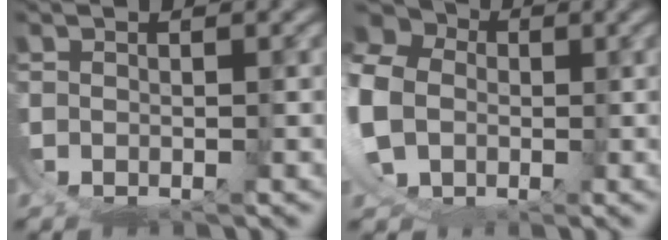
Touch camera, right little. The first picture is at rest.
{"total": 9.0, "force": [3.3, 7.6, 3.4], "torque": [-0.083, 0.009, 0.036]}